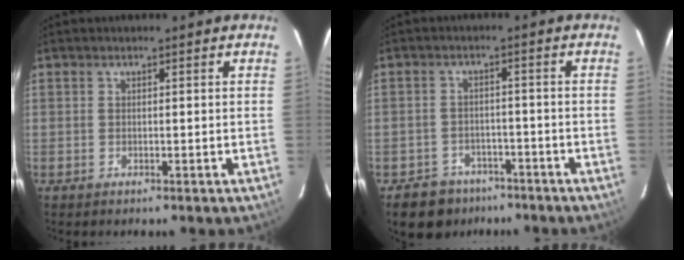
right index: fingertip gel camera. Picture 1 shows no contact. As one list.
[{"total": 8.5, "force": [-6.0, 5.8, 1.8], "torque": [-0.060, 0.019, -0.077]}]